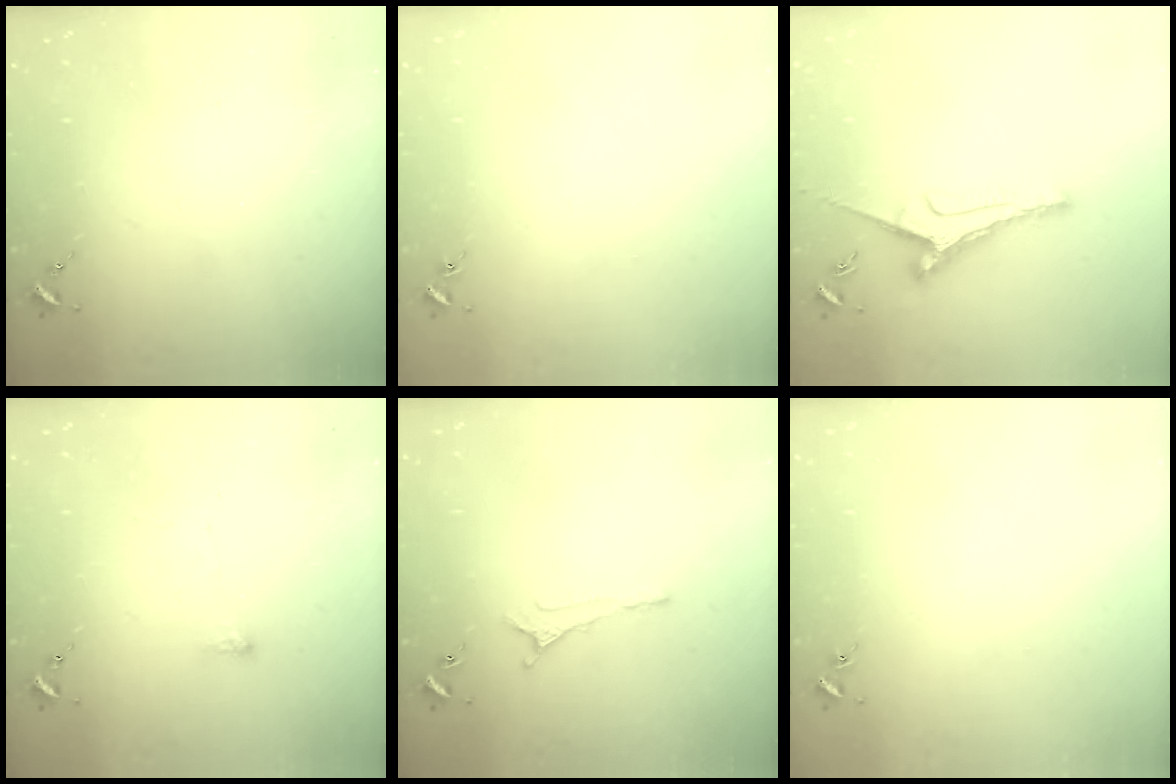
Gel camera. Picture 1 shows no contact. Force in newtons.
{"total": 0.6, "press": 0.6, "slide": 0.1}
{"total": 8.6, "press": 8.6, "slide": 0.2}
{"total": 2.9, "press": 2.8, "slide": 0.6}
{"total": 5.0, "press": 5.0, "slide": 0.8}
{"total": 0.6, "press": 0.6, "slide": 0.1}